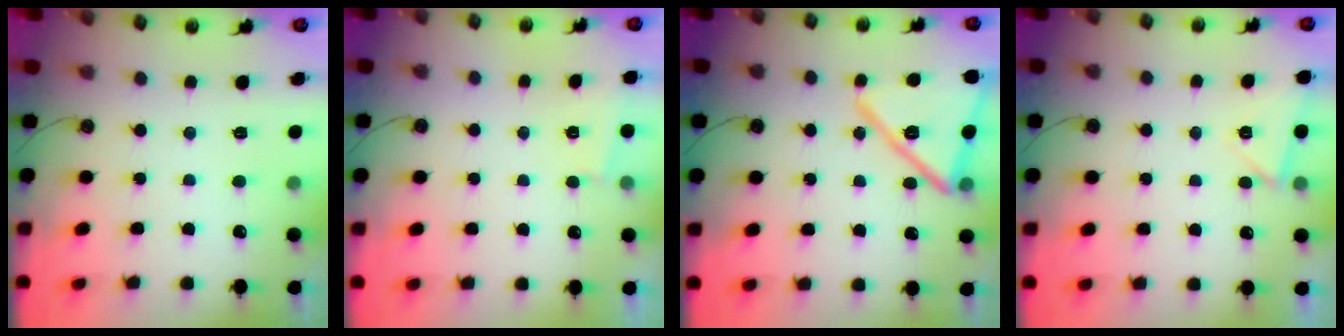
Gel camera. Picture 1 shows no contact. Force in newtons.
{"total": 1.1, "press": 1.1, "slide": 0.1}
{"total": 17.2, "press": 16.9, "slide": 2.8}
{"total": 3.4, "press": 2.7, "slide": 2.0}